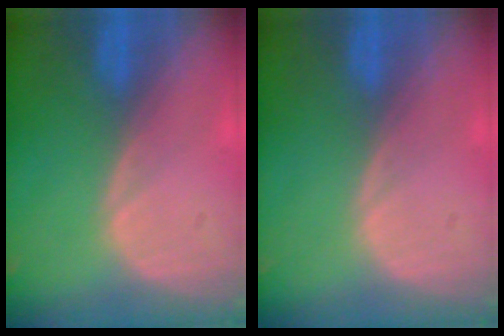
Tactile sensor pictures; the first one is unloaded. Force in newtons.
{"total": 0.0}